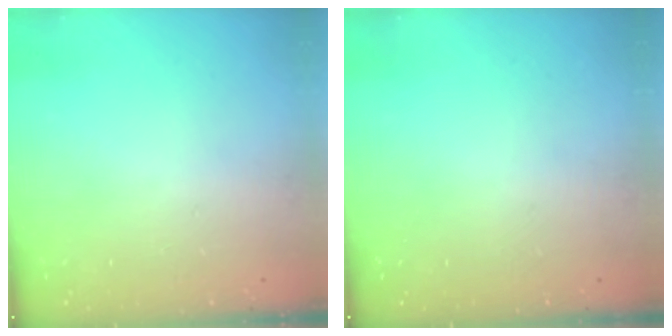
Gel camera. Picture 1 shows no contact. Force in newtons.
{"total": 0.0}